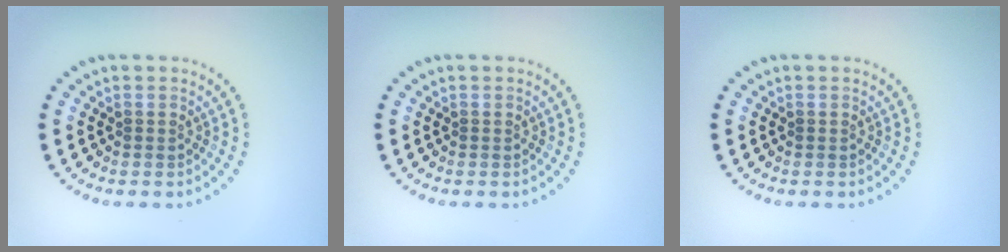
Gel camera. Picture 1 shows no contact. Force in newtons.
{"total": 0.0}
{"total": 0.0}